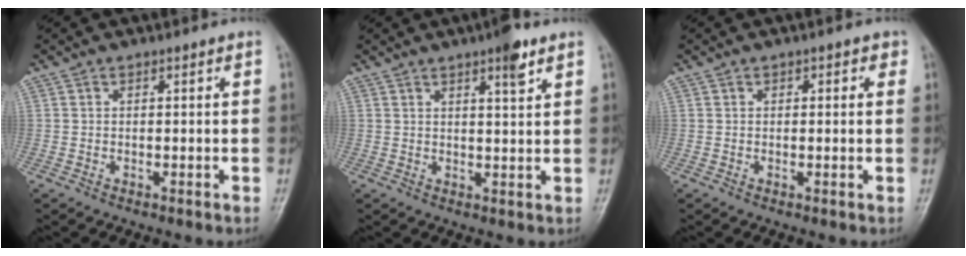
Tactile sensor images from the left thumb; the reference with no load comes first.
{"total": 4.7, "force": [2.9, 0.9, 3.6], "torque": [-0.047, -0.015, 0.039]}
{"total": 2.1, "force": [0.8, 1.3, 1.5], "torque": [-0.005, 0.002, 0.005]}